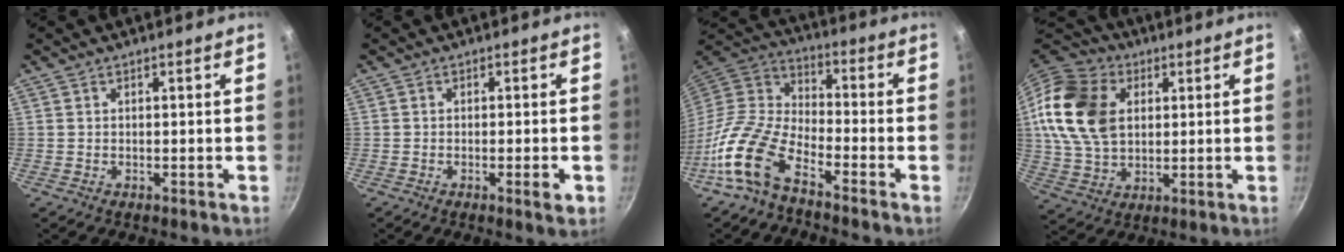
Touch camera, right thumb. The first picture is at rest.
{"total": 2.8, "force": [-1.1, 0.2, 2.6], "torque": [-0.042, 0.002, -0.016]}
{"total": 13.5, "force": [-8.7, 6.0, 8.3], "torque": [-0.161, 0.079, -0.195]}
{"total": 18.5, "force": [4.2, 13.5, 11.9], "torque": [-0.212, 0.001, 0.077]}